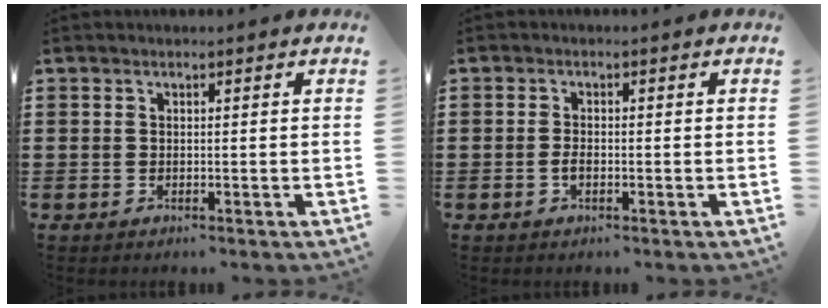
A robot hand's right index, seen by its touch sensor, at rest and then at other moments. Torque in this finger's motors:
{"motor_torque": [0.73, 0.73, 0.10, 0.01]}